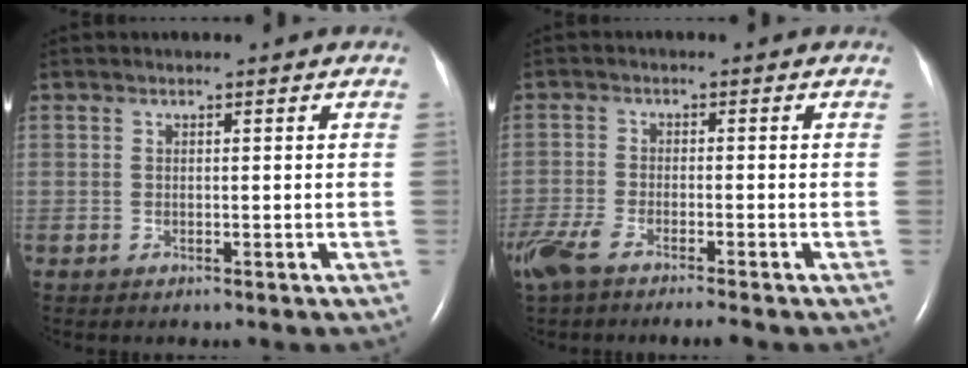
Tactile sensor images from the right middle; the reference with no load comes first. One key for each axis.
{"total": 8.3, "fx": -6.5, "fy": 1.2, "fz": 5.0, "tx": -0.098, "ty": -0.015, "tz": -0.116}